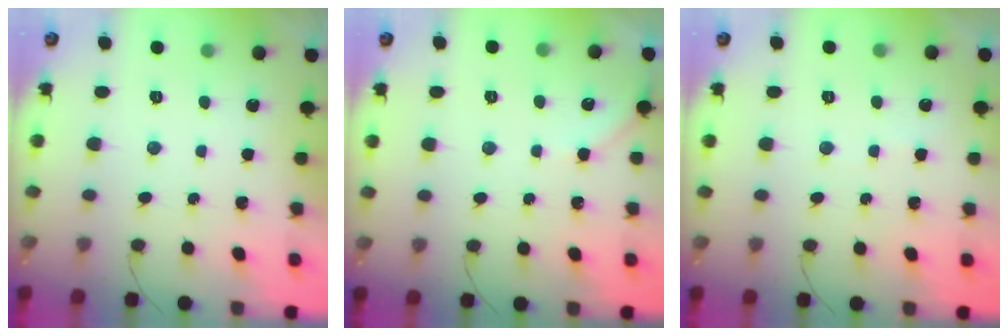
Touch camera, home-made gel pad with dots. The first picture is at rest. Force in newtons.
{"total": 2.7, "press": 2.6, "slide": 0.5}
{"total": 3.1, "press": 3.0, "slide": 0.5}